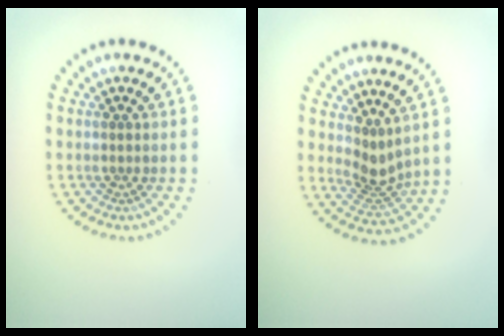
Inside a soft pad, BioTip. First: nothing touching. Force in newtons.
{"total": 2.5, "press": 1.9, "slide": 1.7}